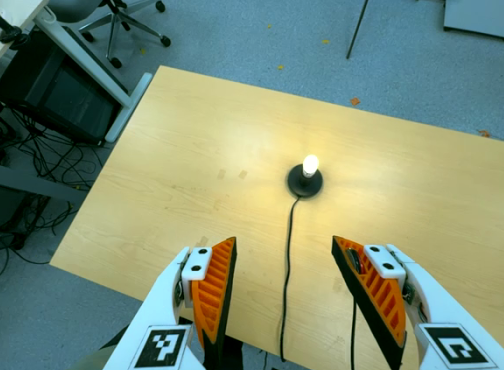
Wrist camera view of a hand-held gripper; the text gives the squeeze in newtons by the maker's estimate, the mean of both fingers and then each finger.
{"total": 0.0}